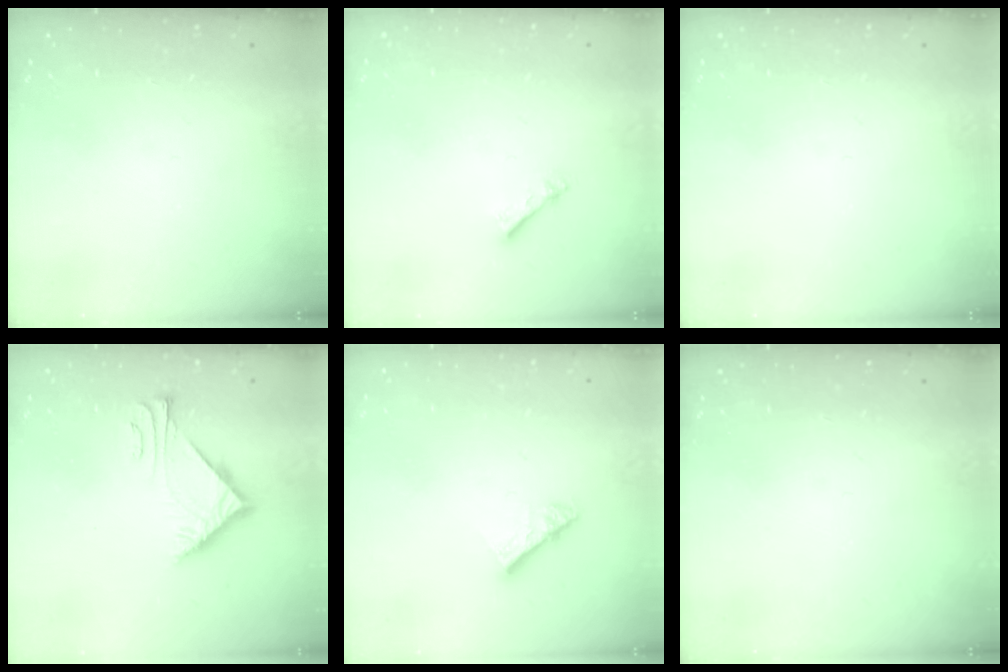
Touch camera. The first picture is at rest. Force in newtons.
{"total": 2.4, "press": 2.4, "slide": 0.4}
{"total": 0.0}
{"total": 6.0, "press": 5.9, "slide": 1.2}
{"total": 7.2, "press": 7.2, "slide": 0.5}
{"total": 0.0}